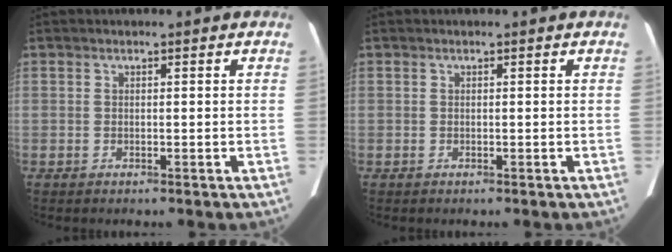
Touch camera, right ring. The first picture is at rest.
{"total": 0.0}